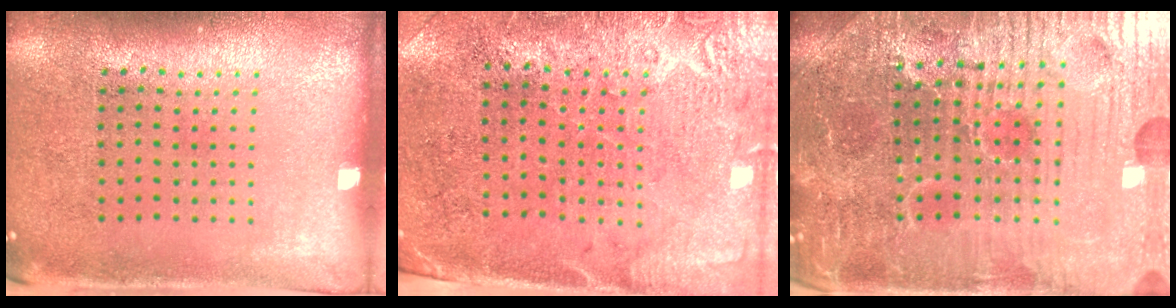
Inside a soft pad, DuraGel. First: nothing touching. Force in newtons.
{"total": 2.7, "press": 2.4, "slide": 1.3}
{"total": 5.8, "press": 5.6, "slide": 1.8}